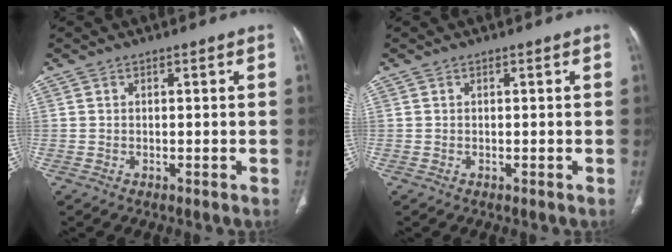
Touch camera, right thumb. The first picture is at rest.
{"total": 0.0}